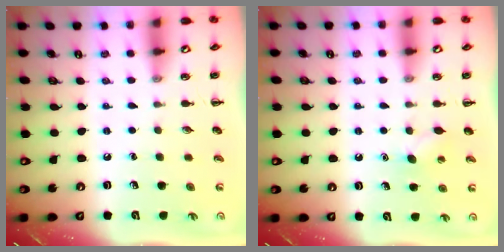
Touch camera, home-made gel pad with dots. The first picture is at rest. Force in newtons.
{"total": 4.8, "press": 4.6, "slide": 1.3}